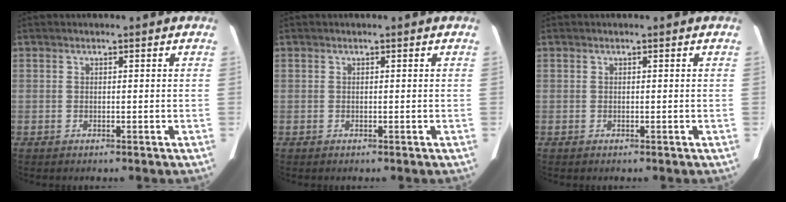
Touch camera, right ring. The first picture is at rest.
{"total": 0.0}
{"total": 0.0}